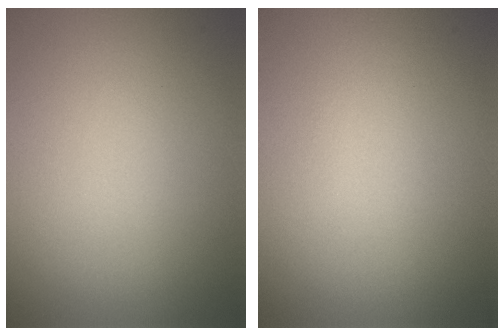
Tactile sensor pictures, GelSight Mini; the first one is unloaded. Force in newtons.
{"total": 0.0}